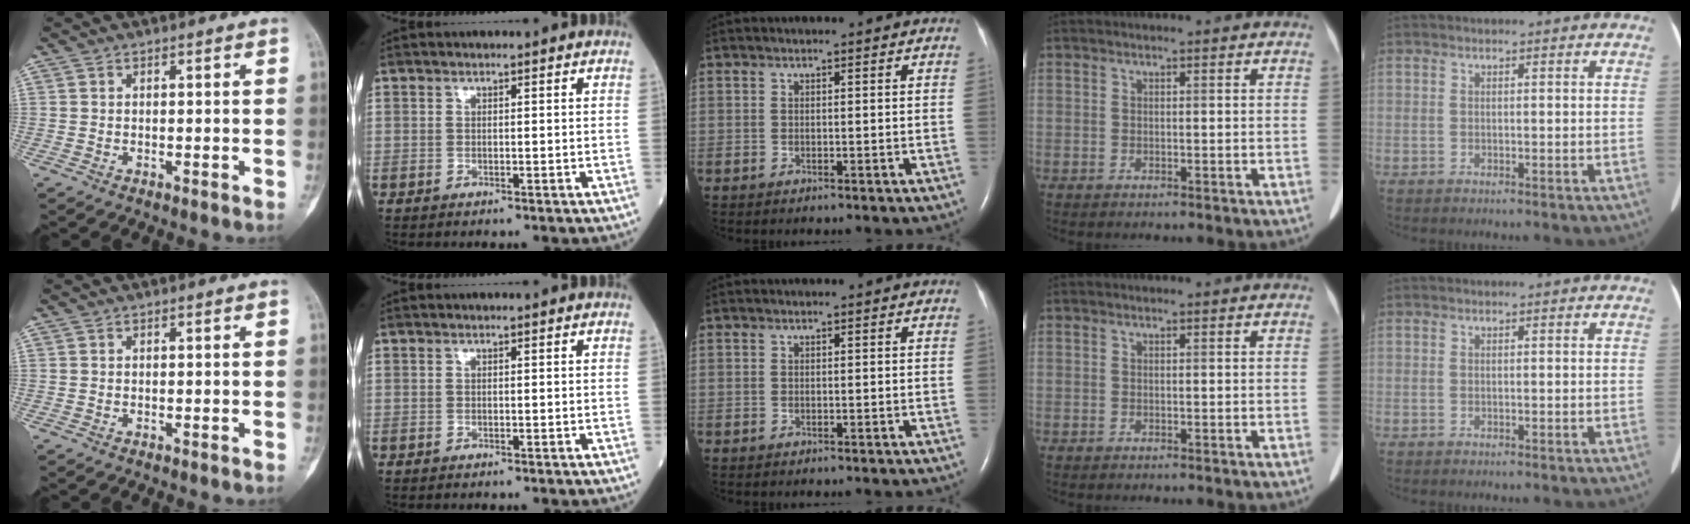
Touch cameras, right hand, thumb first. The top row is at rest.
{}